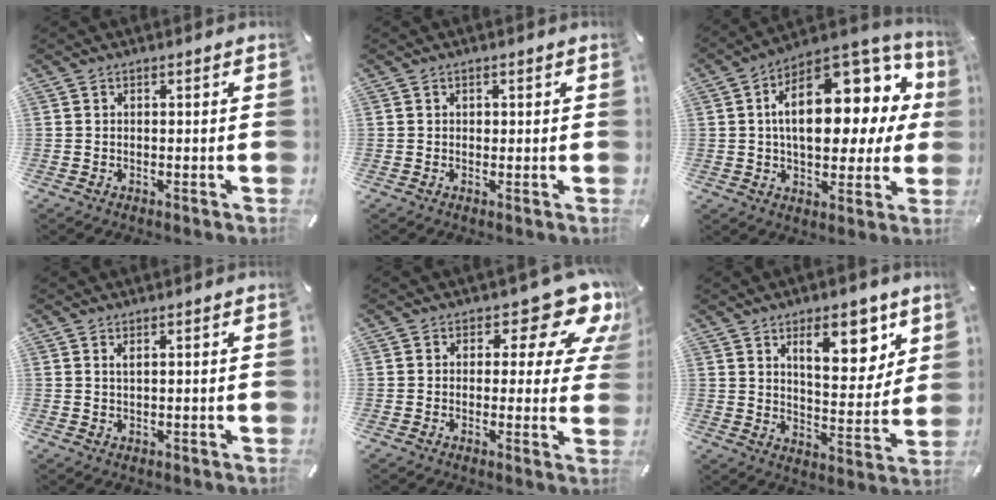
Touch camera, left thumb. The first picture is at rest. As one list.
[{"total": 0.7, "force": [0.2, 0.6, 0.2], "torque": [0.005, 0.000, 0.001]}, {"total": 21.0, "force": [6.0, 11.7, 16.4], "torque": [-0.244, -0.038, 0.097]}, {"total": 1.3, "force": [0.7, 0.4, 1.0], "torque": [-0.021, 0.000, 0.012]}, {"total": 12.9, "force": [7.0, 5.9, 9.0], "torque": [-0.113, -0.048, 0.116]}, {"total": 13.9, "force": [7.5, 6.5, 9.6], "torque": [-0.124, -0.034, 0.124]}]